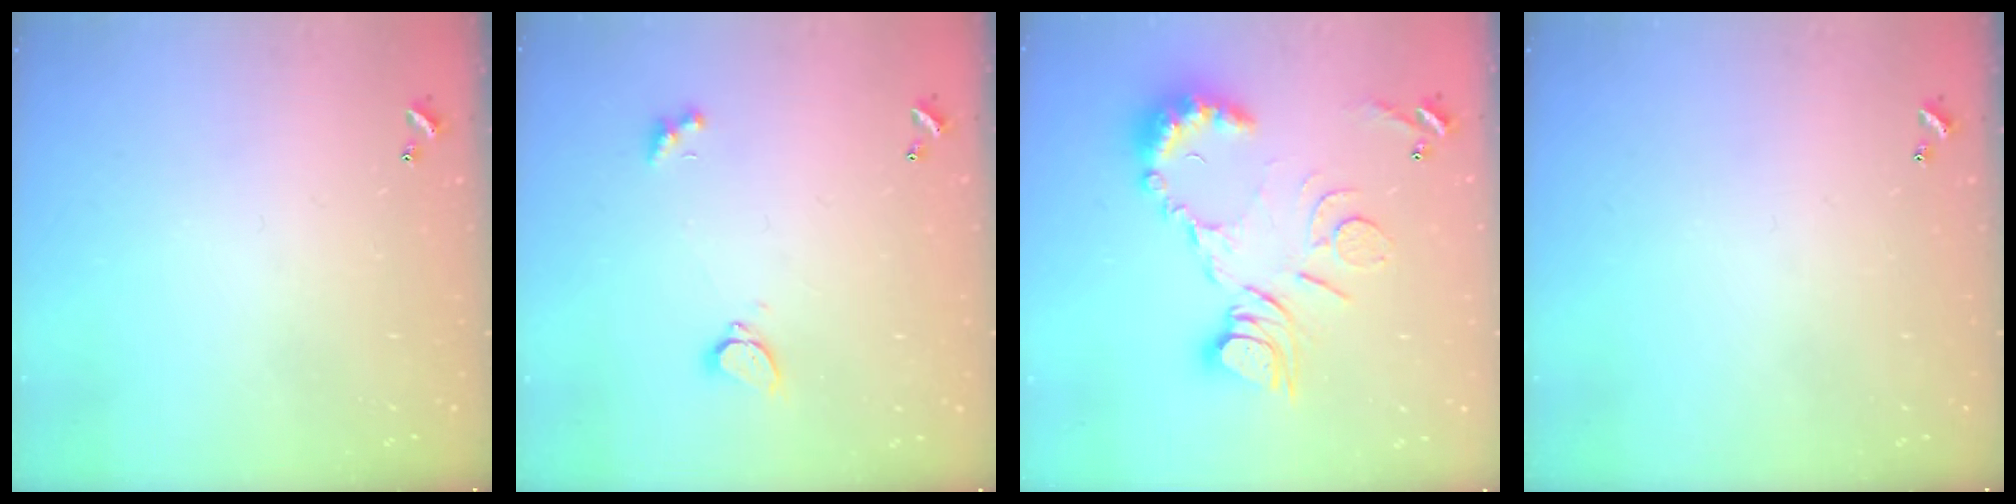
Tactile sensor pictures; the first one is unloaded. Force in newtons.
{"total": 2.1, "press": 1.9, "slide": 0.9}
{"total": 15.7, "press": 15.6, "slide": 1.9}
{"total": 0.0}